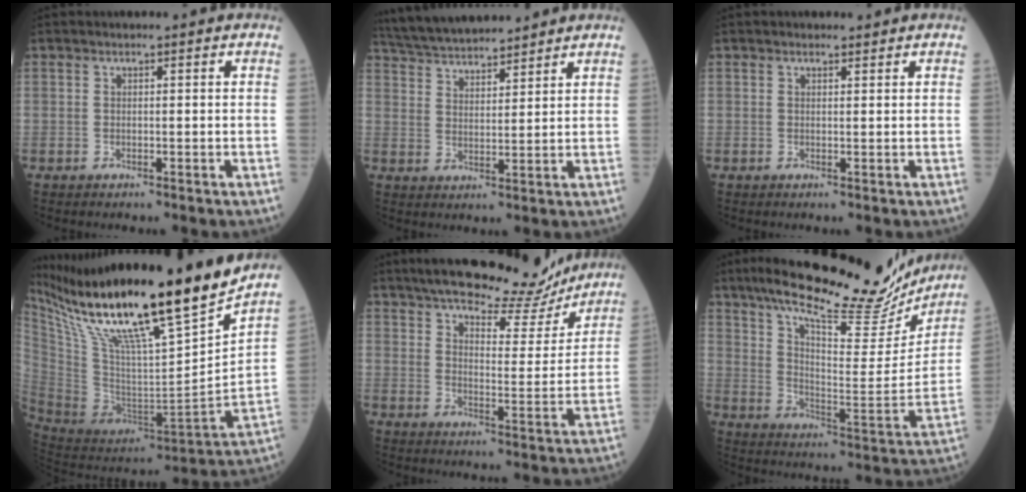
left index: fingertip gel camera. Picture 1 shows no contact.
{"total": 12.7, "force": [11.8, 1.9, 4.4], "torque": [-0.087, 0.033, 0.204]}
{"total": 0.7, "force": [0.7, 0.3, 0.0], "torque": [-0.008, -0.002, 0.010]}
{"total": 27.5, "force": [20.9, 0.7, 17.9], "torque": [-0.315, -0.024, 0.361]}
{"total": 18.6, "force": [16.5, 4.3, 7.6], "torque": [-0.106, -0.009, 0.222]}
{"total": 24.1, "force": [20.0, 5.1, 12.3], "torque": [-0.195, -0.005, 0.282]}